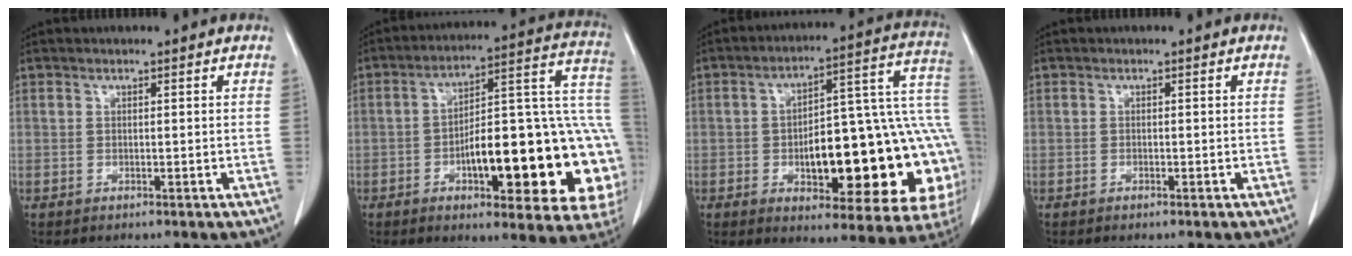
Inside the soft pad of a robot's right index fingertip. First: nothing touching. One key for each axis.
{"total": 25.4, "fx": -6.2, "fy": 6.5, "fz": 23.8, "tx": -0.235, "ty": 0.029, "tz": -0.075}
{"total": 25.8, "fx": -4.2, "fy": 7.4, "fz": 24.3, "tx": -0.235, "ty": 0.035, "tz": -0.044}
{"total": 0.5, "fx": -0.4, "fy": 0.1, "fz": 0.3, "tx": -0.009, "ty": 0.000, "tz": -0.007}